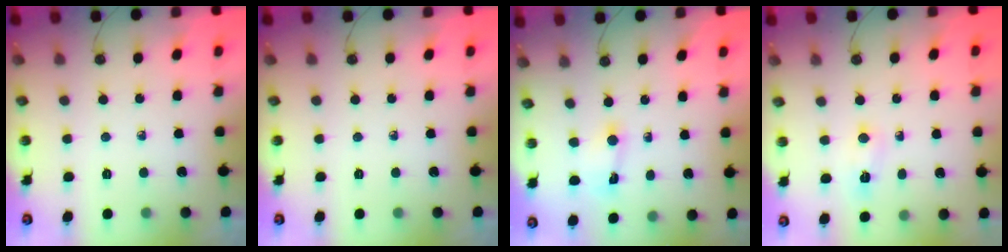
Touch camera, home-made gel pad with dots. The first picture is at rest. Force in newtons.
{"total": 0.0}
{"total": 1.6, "press": 1.6, "slide": 0.3}
{"total": 4.9, "press": 3.8, "slide": 3.1}